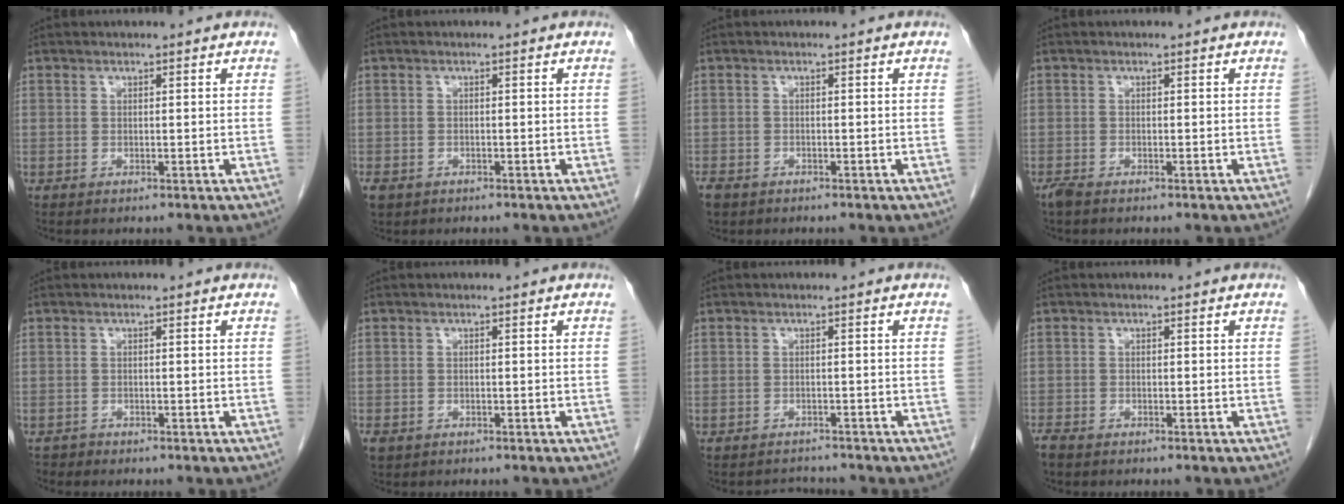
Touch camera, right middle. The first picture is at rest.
{"total": 2.5, "force": [-1.6, 1.8, 0.8], "torque": [-0.015, 0.000, -0.022]}
{"total": 3.0, "force": [-2.1, 1.8, 1.0], "torque": [-0.019, -0.002, -0.032]}
{"total": 1.5, "force": [-1.2, 0.3, 0.8], "torque": [-0.023, -0.005, -0.023]}
{"total": 0.7, "force": [-0.6, 0.2, -0.2], "torque": [-0.003, -0.002, -0.013]}
{"total": 1.6, "force": [-0.9, 1.2, 0.6], "torque": [-0.012, 0.001, -0.010]}
{"total": 2.0, "force": [-1.9, 0.3, -0.6], "torque": [0.007, -0.009, -0.028]}
{"total": 1.8, "force": [-1.5, 0.6, 0.7], "torque": [-0.017, -0.004, -0.025]}